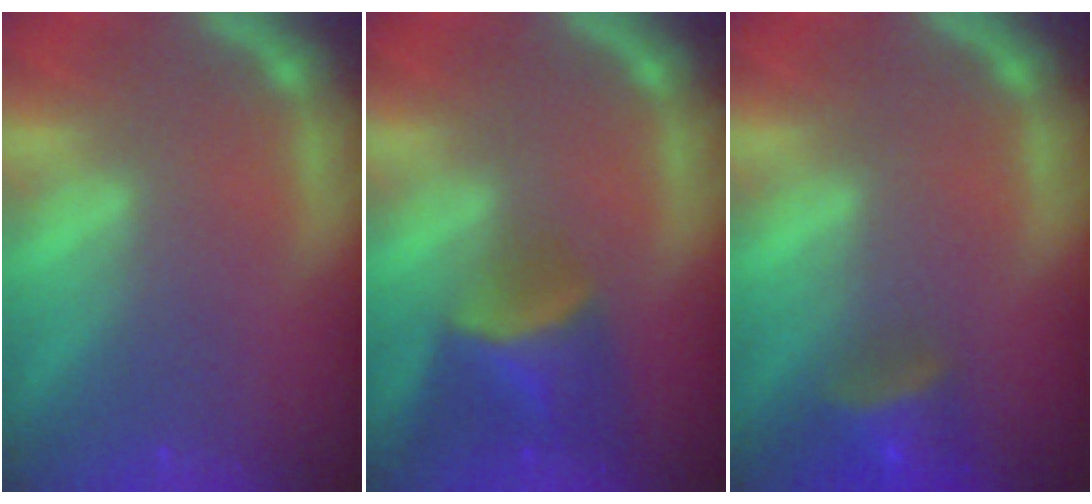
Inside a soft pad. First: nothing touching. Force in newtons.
{"total": 5.5}
{"total": 4.0}